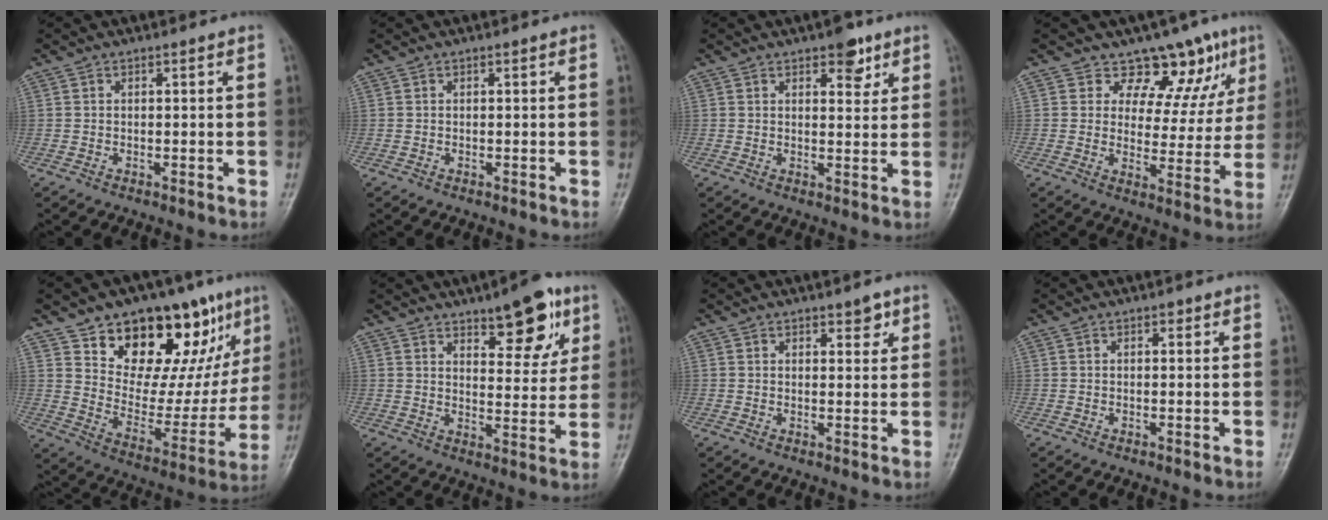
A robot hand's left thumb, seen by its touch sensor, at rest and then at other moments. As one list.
[{"total": 0.0}, {"total": 5.0, "force": [3.1, 2.5, 3.1], "torque": [-0.017, -0.015, 0.039]}, {"total": 10.8, "force": [7.6, 6.6, 3.9], "torque": [-0.001, -0.042, 0.092]}, {"total": 24.5, "force": [13.8, 12.2, 16.2], "torque": [-0.167, -0.044, 0.222]}, {"total": 11.3, "force": [6.6, 4.5, 8.0], "torque": [-0.079, -0.037, 0.096]}, {"total": 2.9, "force": [1.9, 1.5, 1.6], "torque": [-0.003, -0.010, 0.026]}, {"total": 0.9, "force": [0.4, 0.6, 0.5], "torque": [0.001, 0.000, 0.003]}]